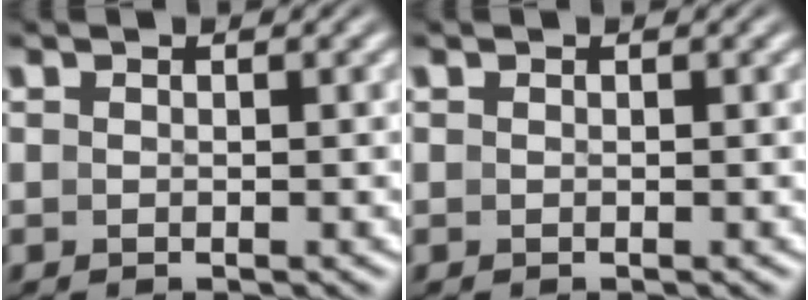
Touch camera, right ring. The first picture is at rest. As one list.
[{"total": 0.0}]